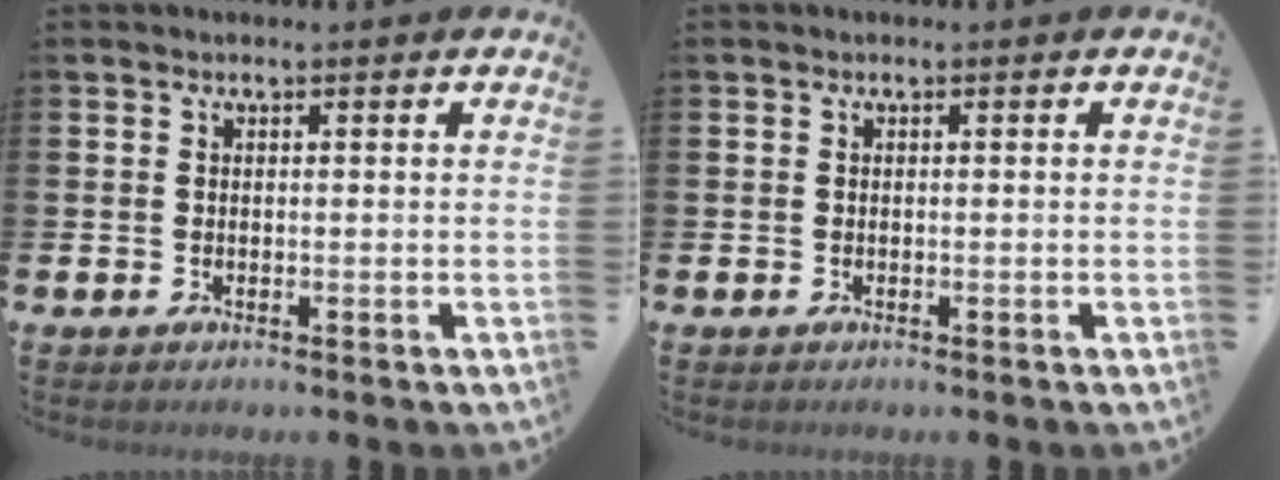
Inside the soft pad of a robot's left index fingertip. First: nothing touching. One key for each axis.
{"total": 0.0}